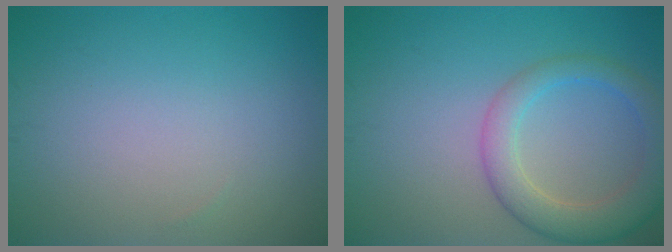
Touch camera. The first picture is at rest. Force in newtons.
{"total": 4.6, "press": 4.6, "slide": 0.2}